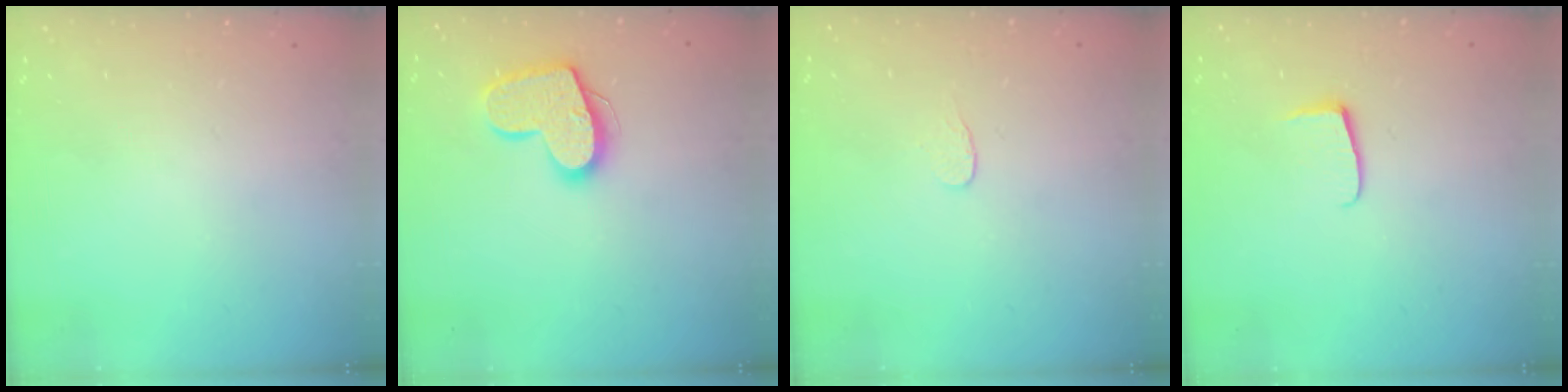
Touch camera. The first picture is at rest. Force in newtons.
{"total": 15.3, "press": 15.3, "slide": 1.1}
{"total": 3.3, "press": 3.3, "slide": 0.4}
{"total": 6.0, "press": 5.9, "slide": 0.7}